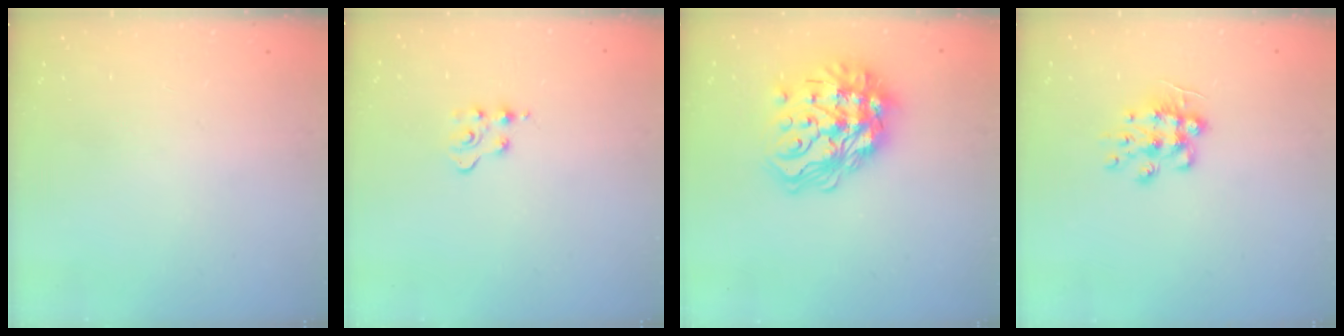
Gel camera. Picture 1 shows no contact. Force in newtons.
{"total": 3.0, "press": 3.0, "slide": 0.3}
{"total": 21.6, "press": 21.5, "slide": 2.0}
{"total": 9.4, "press": 9.4, "slide": 0.6}